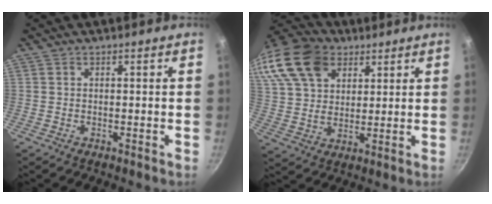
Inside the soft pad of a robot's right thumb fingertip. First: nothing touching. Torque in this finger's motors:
{"motor_torque": [-0.11, 1.08, 0.28, -0.21, 0.11]}